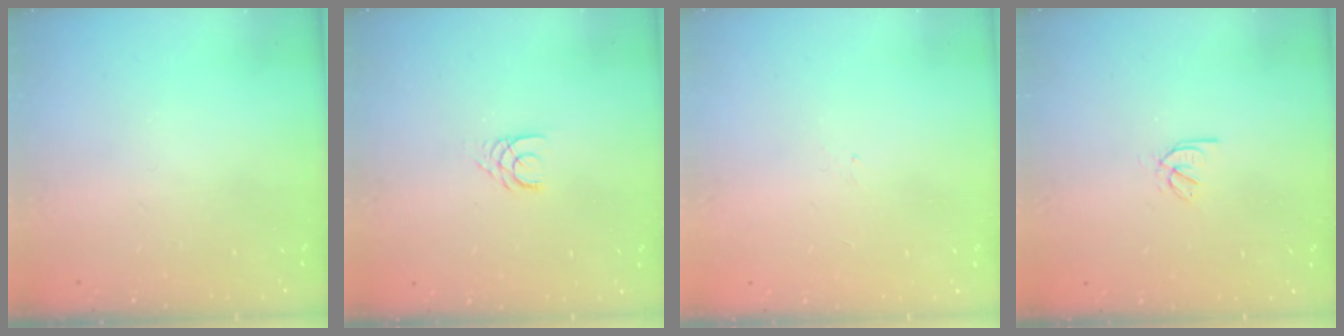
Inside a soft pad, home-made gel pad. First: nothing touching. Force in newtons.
{"total": 3.1, "press": 3.1, "slide": 0.4}
{"total": 1.3, "press": 1.2, "slide": 0.5}
{"total": 2.2, "press": 2.2, "slide": 0.5}